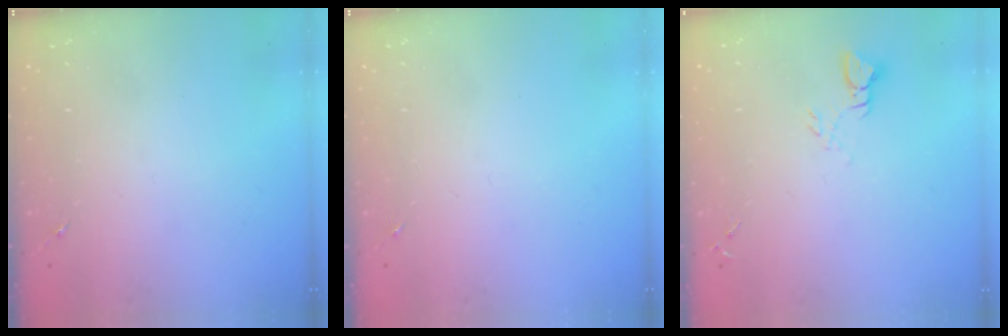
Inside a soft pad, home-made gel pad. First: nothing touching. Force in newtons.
{"total": 0.0}
{"total": 3.6, "press": 3.5, "slide": 0.3}